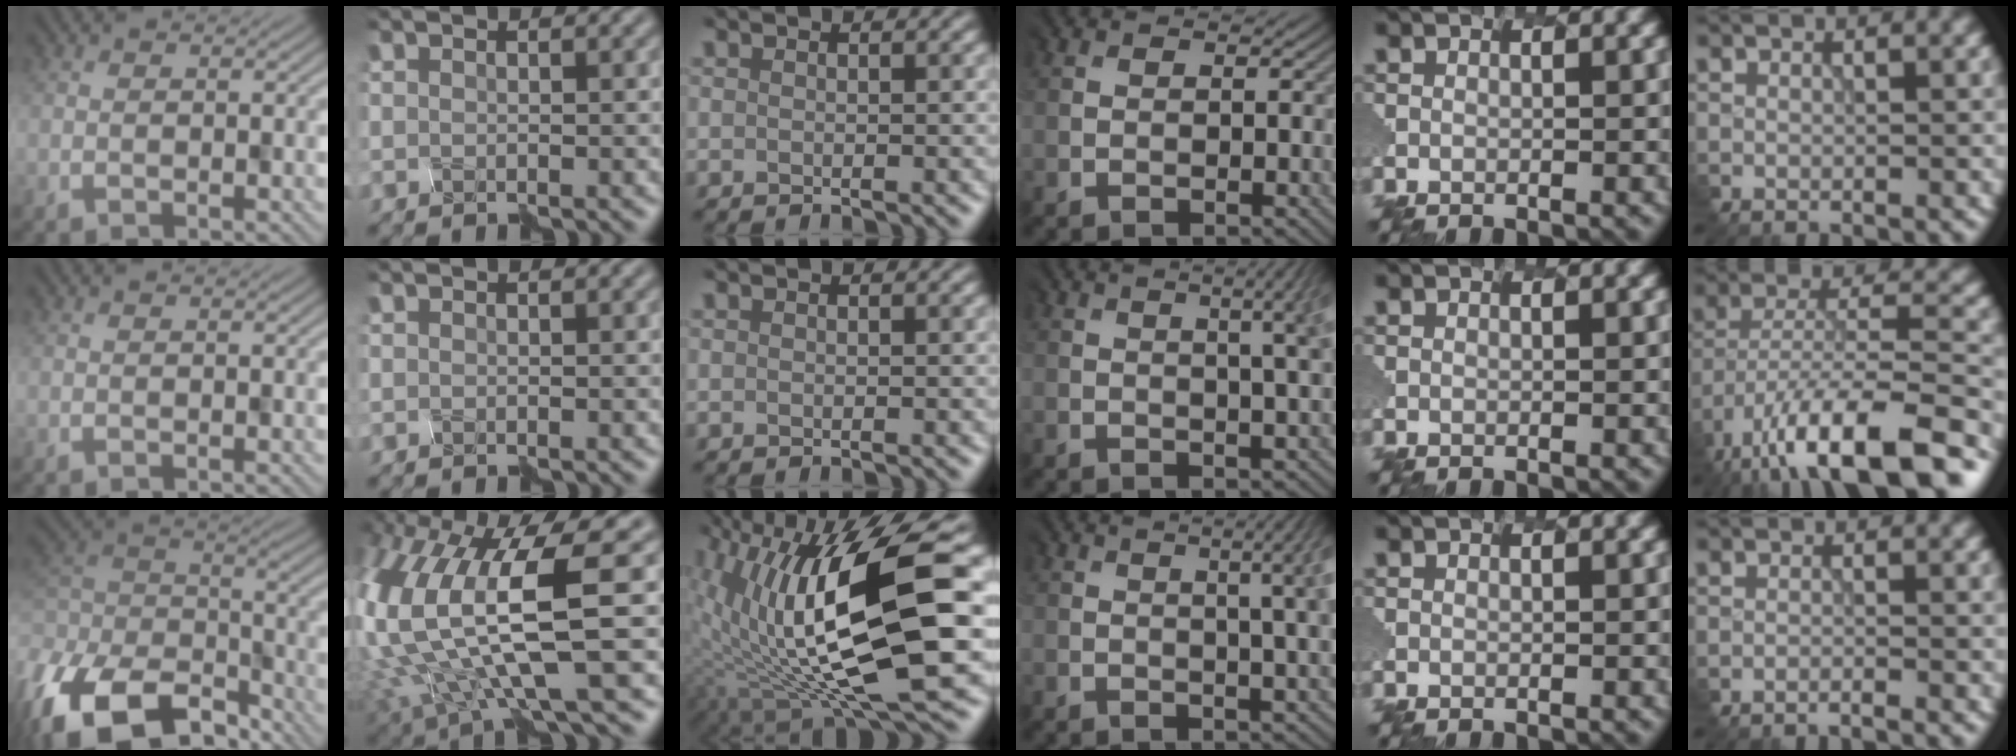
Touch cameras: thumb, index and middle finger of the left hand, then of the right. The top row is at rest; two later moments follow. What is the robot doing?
{"motion": "disassemble", "object": "spray bottle"}